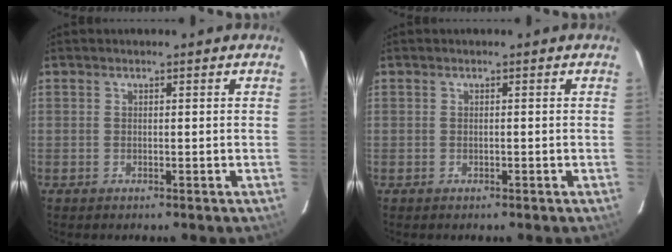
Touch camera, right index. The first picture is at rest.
{"total": 0.0}